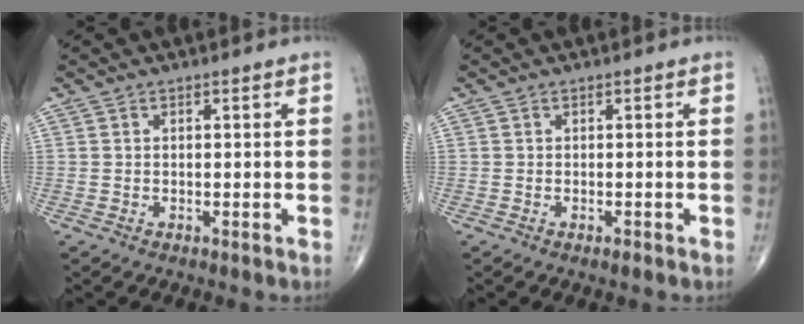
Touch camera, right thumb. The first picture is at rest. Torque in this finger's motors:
{"motor_torque": [-0.08, 0.21, 0.02, 0.16, 0.00]}